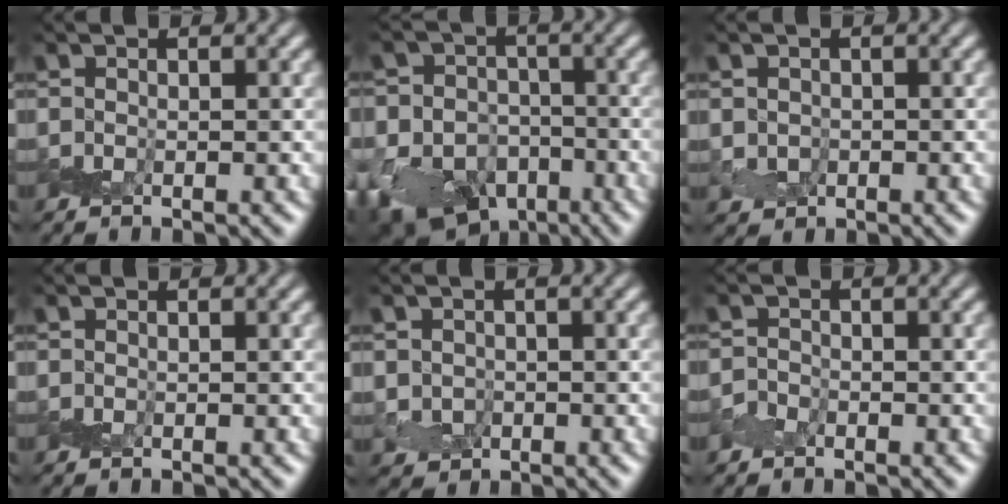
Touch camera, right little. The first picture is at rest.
{"total": 15.1, "force": [-9.1, 11.0, 4.9], "torque": [-0.093, -0.055, -0.157]}
{"total": 1.3, "force": [-0.1, 1.3, 0.2], "torque": [0.002, -0.001, 0.000]}
{"total": 0.0}
{"total": 1.8, "force": [-0.2, 1.7, 0.4], "torque": [0.003, -0.001, -0.001]}
{"total": 0.9, "force": [-0.6, 0.7, 0.0], "torque": [0.000, 0.005, -0.012]}